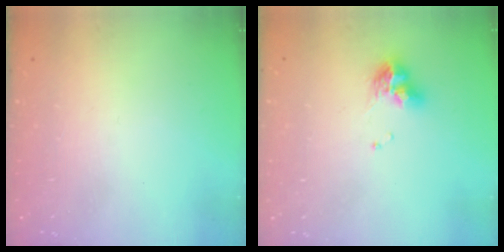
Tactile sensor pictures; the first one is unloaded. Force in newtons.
{"total": 8.3, "press": 8.3, "slide": 0.8}